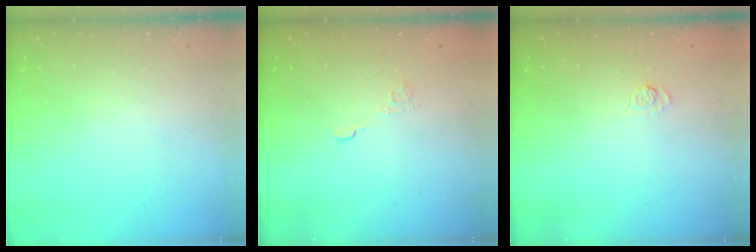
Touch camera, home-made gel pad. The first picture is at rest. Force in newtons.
{"total": 2.4, "press": 2.1, "slide": 1.3}
{"total": 3.0, "press": 2.6, "slide": 1.5}